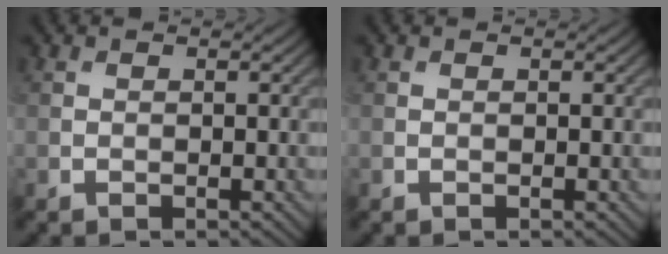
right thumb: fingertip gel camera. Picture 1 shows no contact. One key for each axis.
{"total": 0.0}